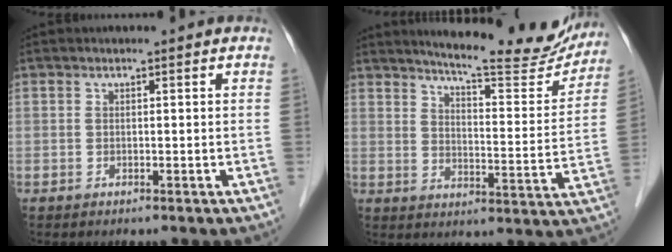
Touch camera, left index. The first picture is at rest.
{"total": 18.2, "force": [16.8, 2.0, 6.7], "torque": [-0.091, -0.053, 0.209]}